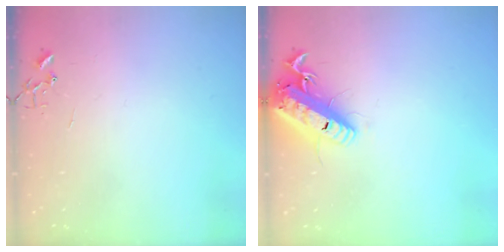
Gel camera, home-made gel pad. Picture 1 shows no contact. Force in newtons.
{"total": 17.3, "press": 17.0, "slide": 3.4}